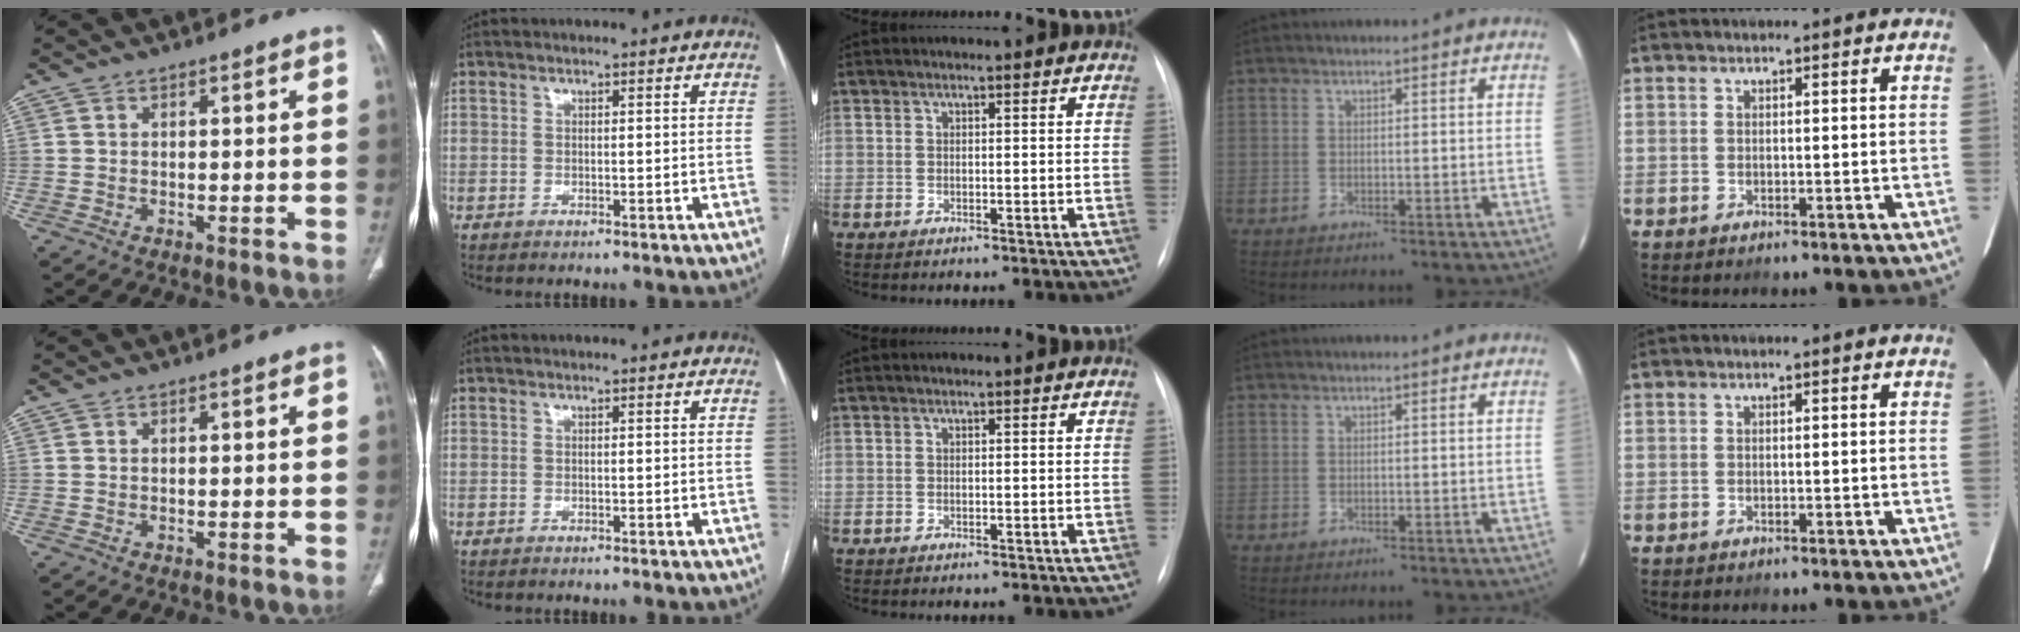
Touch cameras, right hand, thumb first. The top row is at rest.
{}